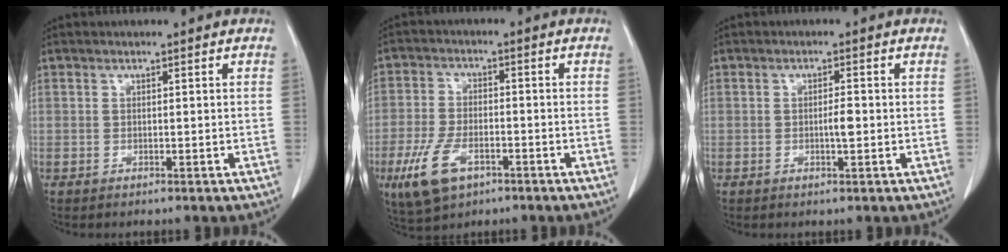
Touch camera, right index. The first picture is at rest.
{"total": 8.4, "force": [-4.2, 4.1, 6.1], "torque": [-0.135, -0.007, -0.070]}
{"total": 2.0, "force": [-0.2, 0.3, 2.0], "torque": [-0.035, 0.002, -0.002]}